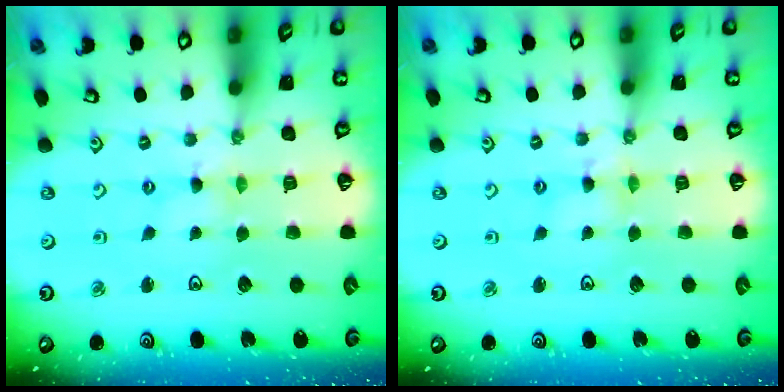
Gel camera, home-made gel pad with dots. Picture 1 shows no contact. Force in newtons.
{"total": 2.8, "press": 2.8, "slide": 0.3}